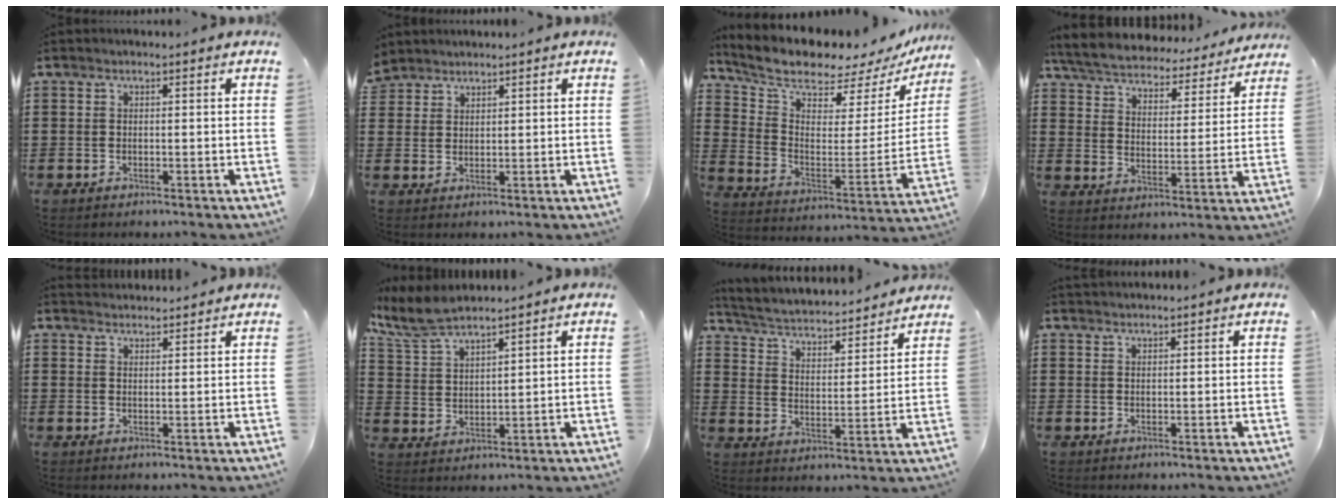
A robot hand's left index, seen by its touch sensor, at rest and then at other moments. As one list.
[{"total": 2.4, "force": [2.2, 1.1, -0.3], "torque": [-0.004, 0.003, 0.043]}, {"total": 7.6, "force": [7.1, 1.7, 2.1], "torque": [-0.076, -0.064, 0.119]}, {"total": 5.6, "force": [5.5, 0.5, 1.0], "torque": [-0.048, -0.040, 0.093]}, {"total": 2.1, "force": [2.0, 0.1, -0.3], "torque": [0.000, -0.001, 0.040]}, {"total": 6.3, "force": [5.6, 1.1, 2.6], "torque": [-0.071, -0.013, 0.104]}, {"total": 3.0, "force": [2.8, 0.5, 0.9], "torque": [-0.035, -0.029, 0.037]}, {"total": 1.2, "force": [1.2, 0.0, 0.0], "torque": [-0.003, -0.001, 0.024]}]